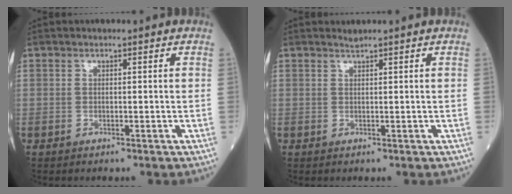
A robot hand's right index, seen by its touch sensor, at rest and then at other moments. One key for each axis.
{"total": 0.7, "fx": 0.7, "fy": 0.0, "fz": 0.2, "tx": -0.008, "ty": 0.011, "tz": 0.017}